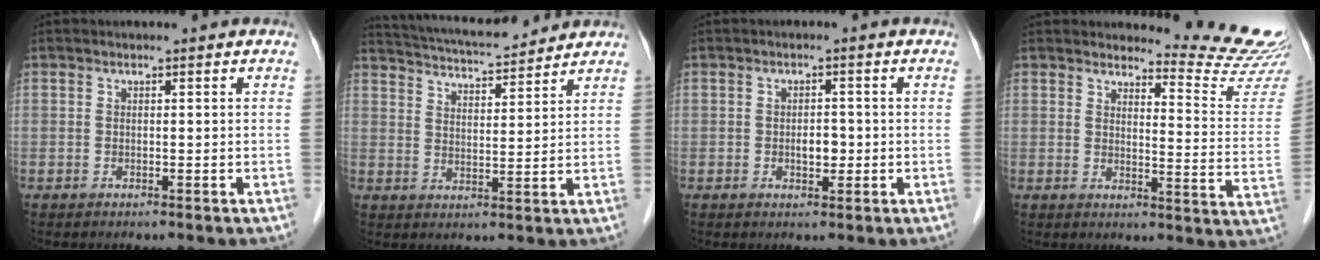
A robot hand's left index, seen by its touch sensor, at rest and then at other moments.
{"total": 12.9, "force": [12.0, 1.8, 4.5], "torque": [-0.088, 0.022, 0.190]}
{"total": 2.3, "force": [-0.4, 1.3, 1.9], "torque": [-0.030, 0.002, -0.003]}
{"total": 12.8, "force": [12.7, -1.4, 0.7], "torque": [-0.007, -0.124, 0.135]}